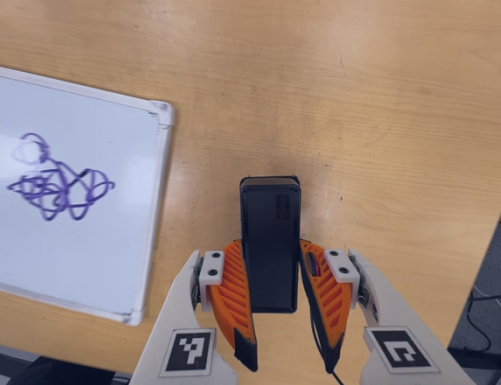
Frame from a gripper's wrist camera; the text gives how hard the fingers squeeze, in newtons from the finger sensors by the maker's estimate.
{"total": 5.0, "left": 3.8, "right": 6.3}